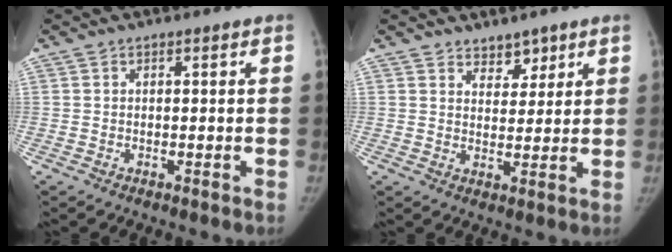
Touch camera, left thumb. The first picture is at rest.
{"total": 4.0, "force": [3.1, 2.4, 1.0], "torque": [0.014, -0.022, 0.052]}